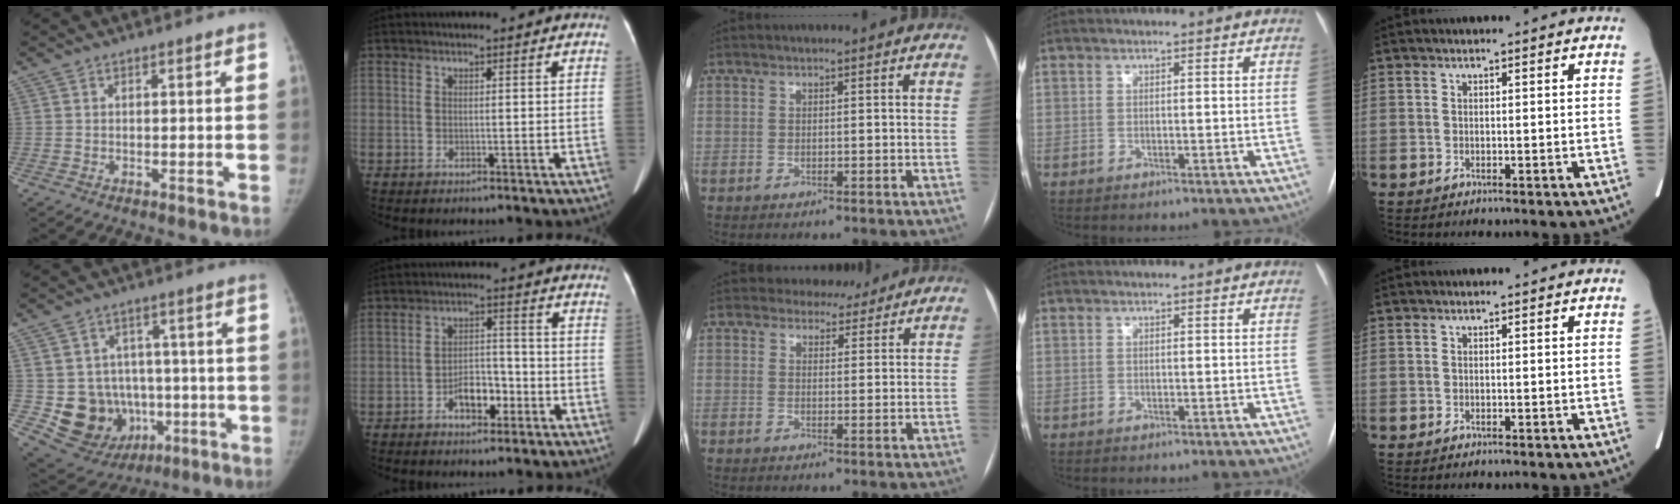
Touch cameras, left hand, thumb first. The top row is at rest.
{"thumb": {"total": 15.9, "force": [-2.9, 13.9, 7.3], "torque": [-0.087, 0.022, -0.018]}, "index": {"total": 5.5, "force": [-3.0, 2.8, 3.6], "torque": [-0.065, 0.013, -0.050]}, "middle": {"total": 4.8, "force": [4.4, 2.0, 0.1], "torque": [0.008, -0.001, 0.050]}}